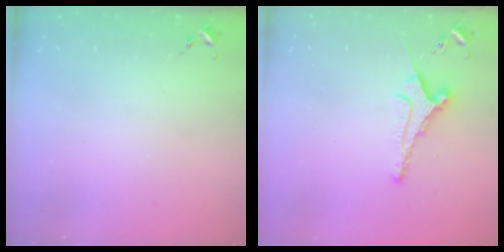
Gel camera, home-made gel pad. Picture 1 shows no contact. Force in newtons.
{"total": 7.5, "press": 7.4, "slide": 1.0}